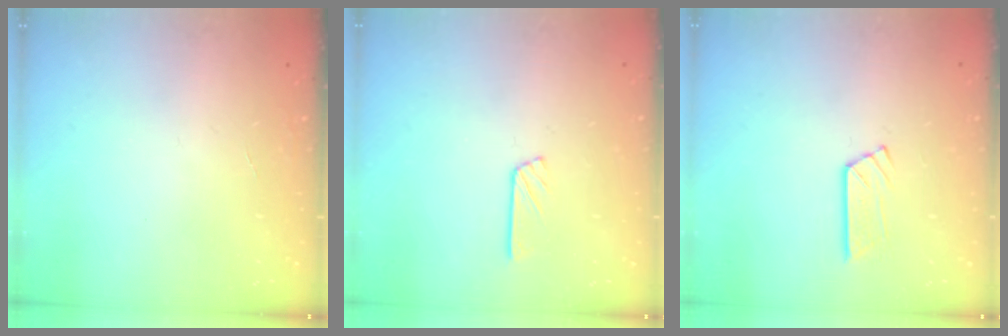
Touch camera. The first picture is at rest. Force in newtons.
{"total": 3.9, "press": 3.9, "slide": 0.4}
{"total": 4.8, "press": 4.8, "slide": 0.1}